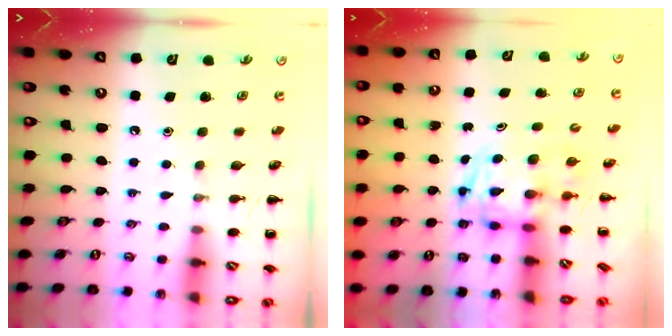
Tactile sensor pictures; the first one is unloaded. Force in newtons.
{"total": 2.8, "press": 2.8, "slide": 0.5}